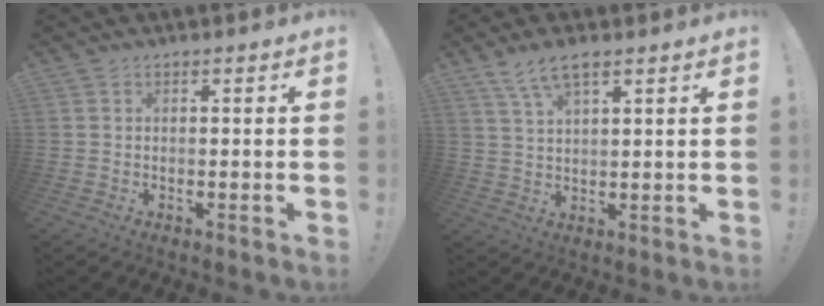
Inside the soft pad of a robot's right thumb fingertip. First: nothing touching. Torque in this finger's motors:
{"motor_torque": [0.00, 0.00, -0.24, 0.28, 0.00]}